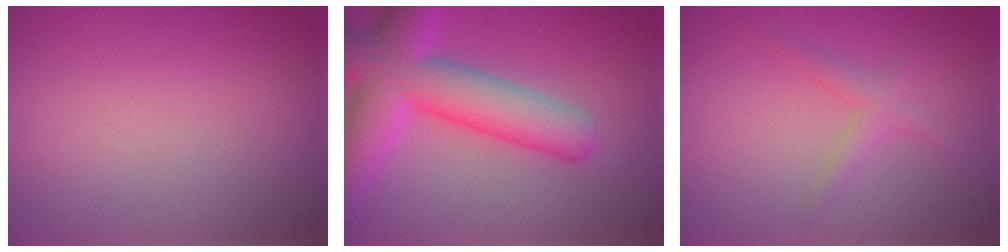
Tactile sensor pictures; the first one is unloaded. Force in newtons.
{"total": 9.0, "press": 9.0, "slide": 0.7}
{"total": 1.7, "press": 1.7, "slide": 0.1}